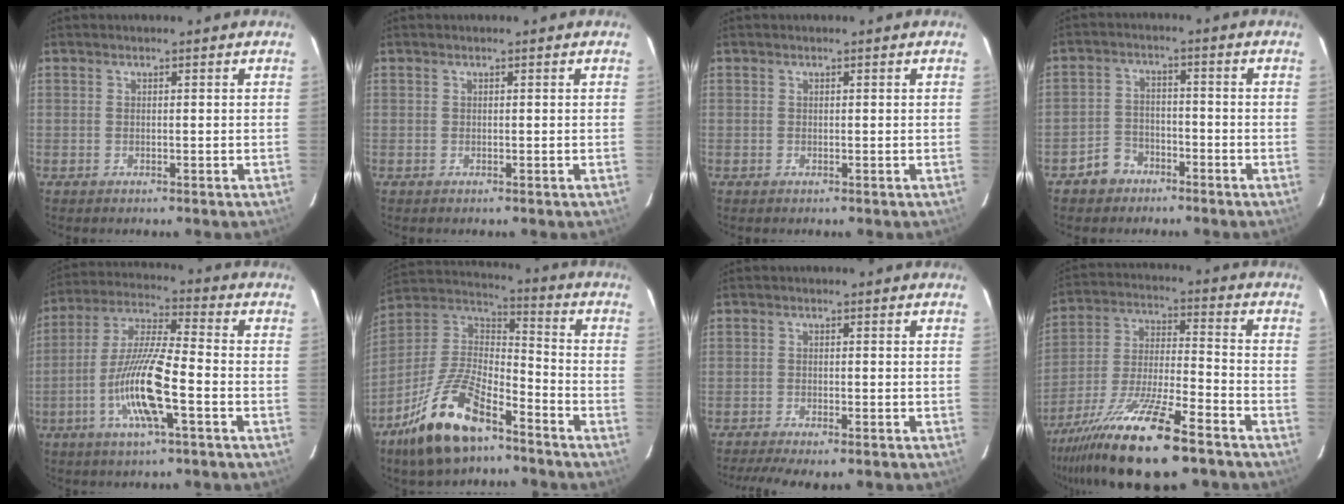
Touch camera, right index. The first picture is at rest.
{"total": 0.0}
{"total": 0.0}
{"total": 4.6, "force": [-3.1, 3.4, 0.8], "torque": [-0.016, 0.014, -0.051]}
{"total": 13.1, "force": [-4.3, 1.3, 12.3], "torque": [-0.246, -0.003, -0.082]}
{"total": 16.5, "force": [-10.6, 5.5, 11.4], "torque": [-0.234, 0.003, -0.197]}
{"total": 9.6, "force": [-7.7, 2.2, 5.3], "torque": [-0.084, -0.007, -0.114]}
{"total": 18.8, "force": [-12.8, 2.4, 13.6], "torque": [-0.255, -0.035, -0.229]}